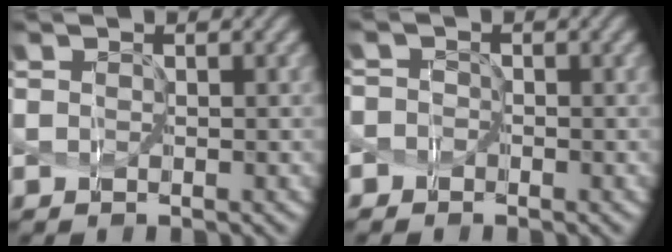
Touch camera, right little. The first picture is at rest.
{"total": 1.8, "force": [-1.0, 1.5, 0.1], "torque": [0.007, 0.013, -0.031]}